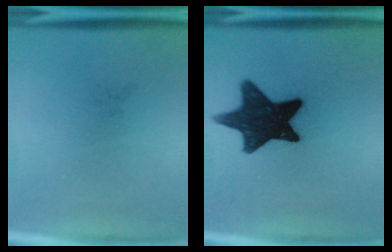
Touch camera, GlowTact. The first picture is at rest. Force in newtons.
{"total": 14.8}